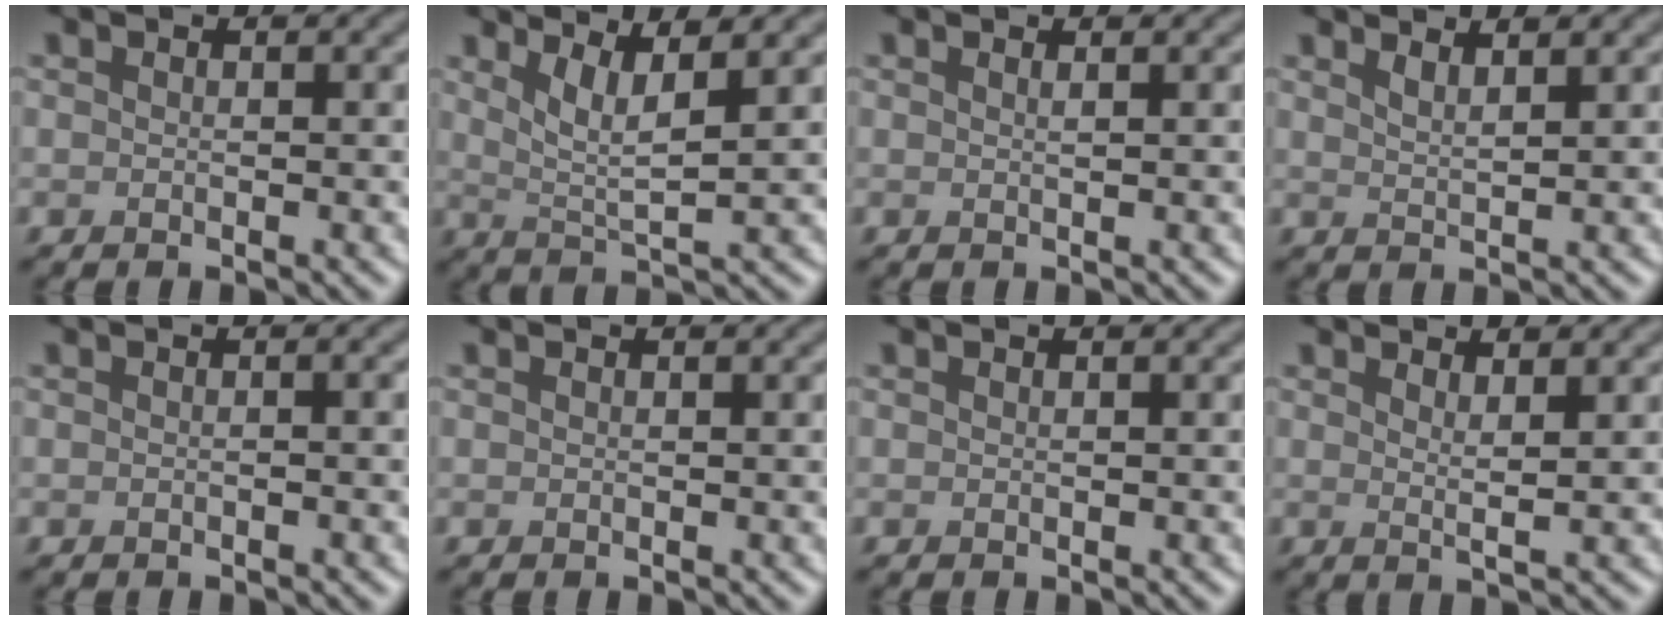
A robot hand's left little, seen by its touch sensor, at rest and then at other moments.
{"total": 3.5, "force": [1.8, 0.7, 2.9], "torque": [-0.056, -0.006, 0.038]}
{"total": 0.7, "force": [0.4, 0.2, 0.5], "torque": [-0.001, 0.000, 0.004]}
{"total": 1.8, "force": [1.4, 0.5, 0.9], "torque": [-0.007, 0.003, 0.021]}
{"total": 0.7, "force": [-0.2, 0.1, 0.7], "torque": [-0.014, -0.001, -0.006]}
{"total": 0.0}
{"total": 0.0}
{"total": 1.8, "force": [1.1, 0.4, 1.3], "torque": [-0.017, -0.002, 0.015]}